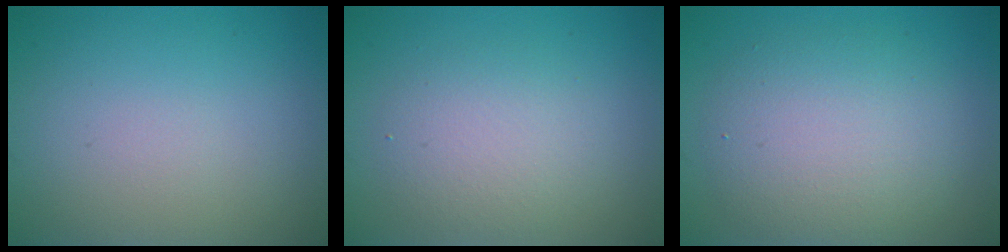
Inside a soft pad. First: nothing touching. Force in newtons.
{"total": 3.3, "press": 3.3, "slide": 0.1}
{"total": 5.5, "press": 5.5, "slide": 0.4}